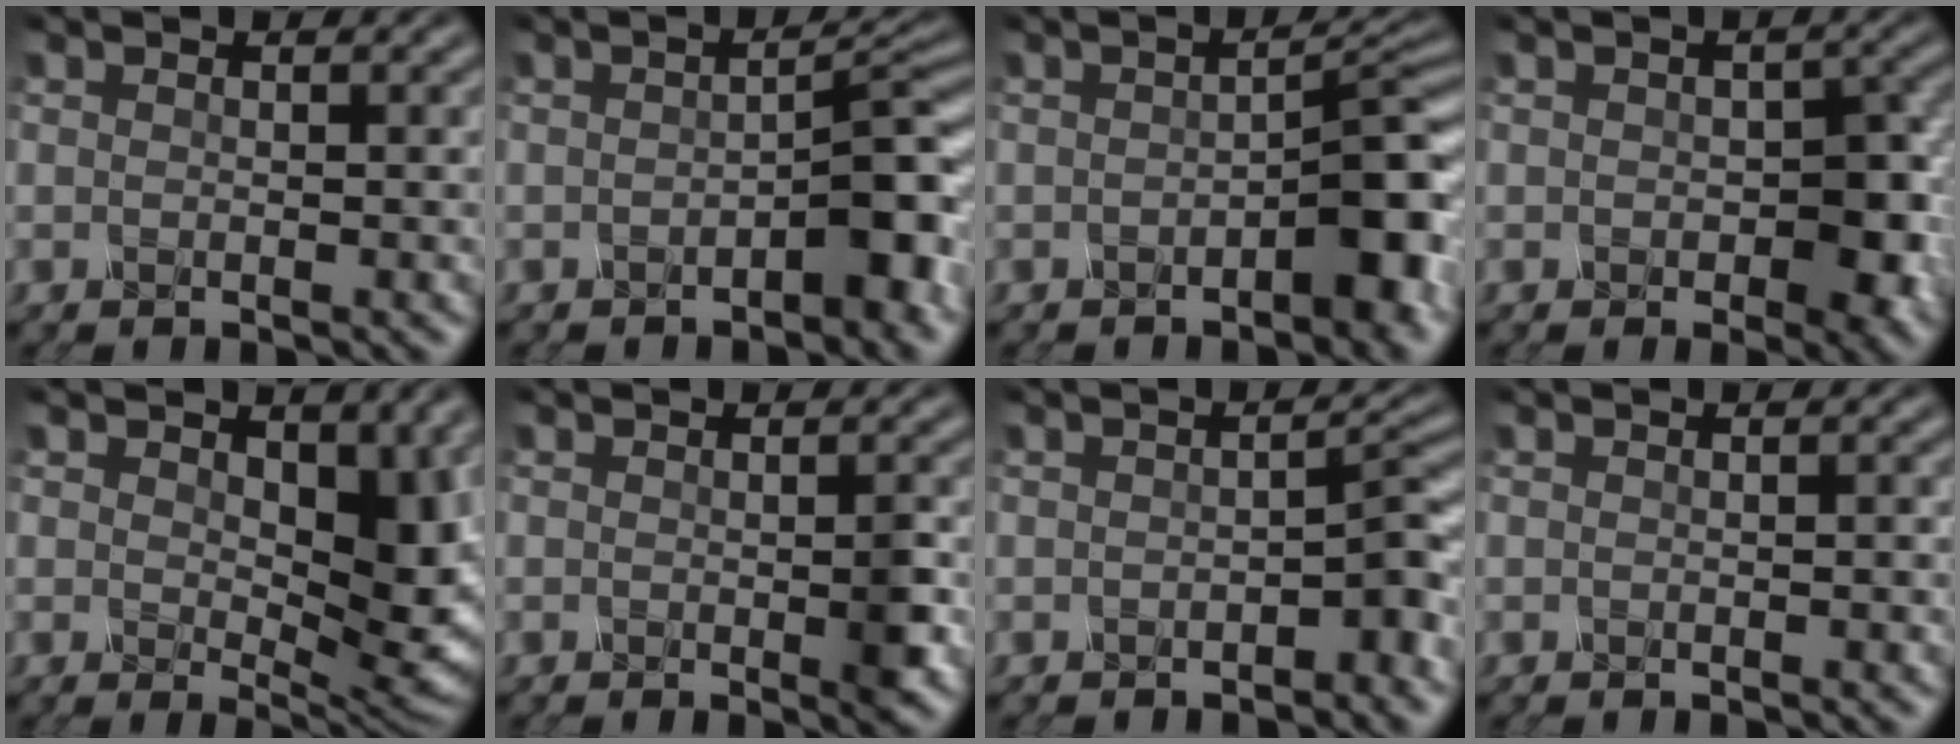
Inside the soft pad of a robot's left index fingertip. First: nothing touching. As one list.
[{"total": 3.6, "force": [-1.9, 0.6, 3.0], "torque": [-0.055, 0.010, -0.025]}, {"total": 4.2, "force": [-2.1, 0.8, 3.6], "torque": [-0.059, 0.011, -0.027]}, {"total": 3.8, "force": [-1.2, 2.1, 3.0], "torque": [-0.049, -0.001, -0.010]}, {"total": 7.3, "force": [1.0, 4.0, 6.0], "torque": [-0.103, -0.014, 0.031]}, {"total": 1.8, "force": [-0.7, 0.1, 1.7], "torque": [-0.045, -0.007, -0.002]}, {"total": 2.2, "force": [-1.5, 0.2, 1.6], "torque": [-0.036, 0.006, -0.016]}, {"total": 1.1, "force": [-0.4, 0.4, 0.9], "torque": [-0.008, 0.010, -0.008]}]